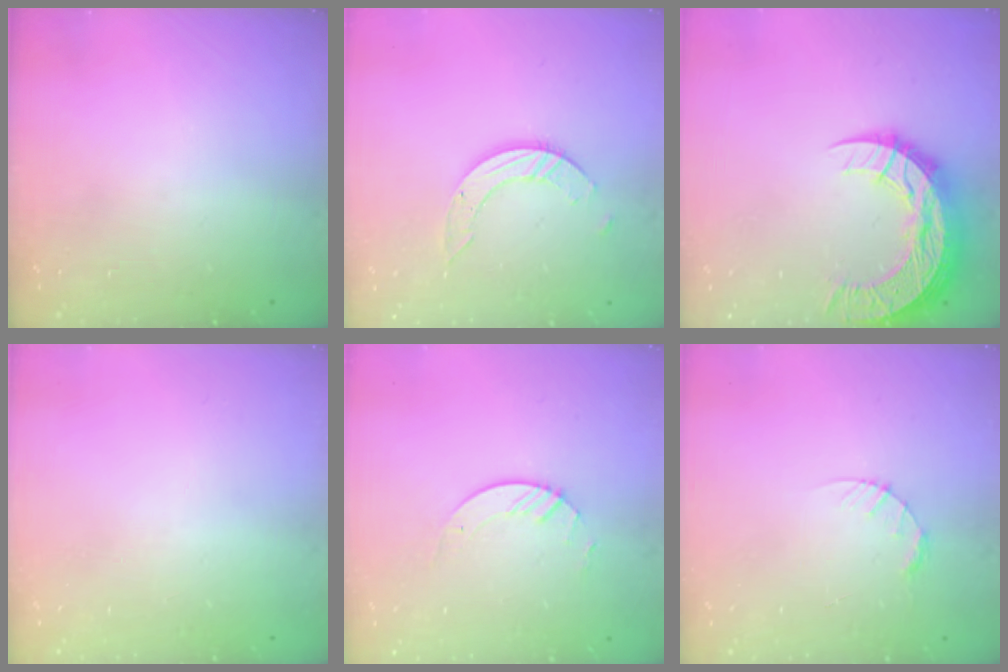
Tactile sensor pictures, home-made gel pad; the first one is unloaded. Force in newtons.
{"total": 5.8, "press": 5.8, "slide": 0.1}
{"total": 15.4, "press": 15.3, "slide": 1.1}
{"total": 0.0}
{"total": 3.5, "press": 3.5, "slide": 0.3}
{"total": 3.4, "press": 3.4, "slide": 0.4}